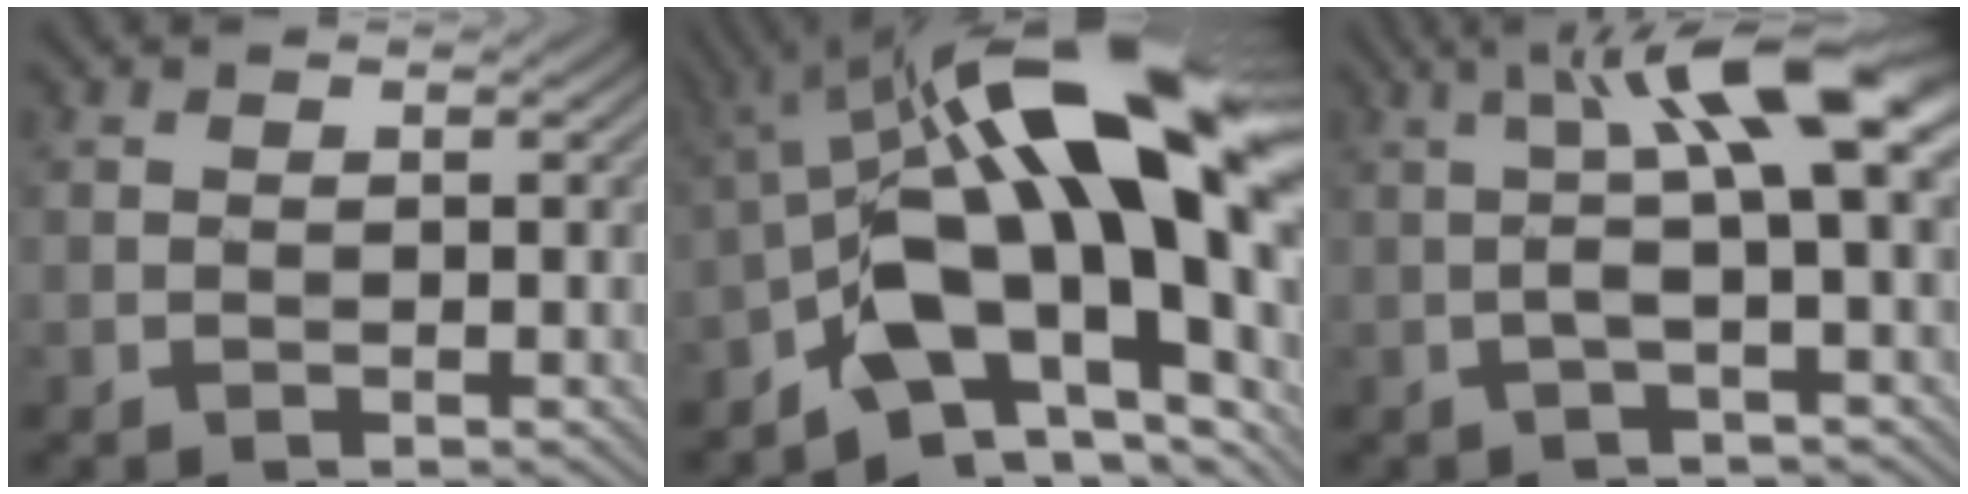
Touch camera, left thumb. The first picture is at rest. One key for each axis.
{"total": 18.9, "fx": -0.3, "fy": 8.7, "fz": 16.7, "tx": -0.267, "ty": 0.019, "tz": -0.016}
{"total": 9.8, "fx": 1.7, "fy": 1.8, "fz": 9.4, "tx": -0.158, "ty": 0.028, "tz": 0.019}